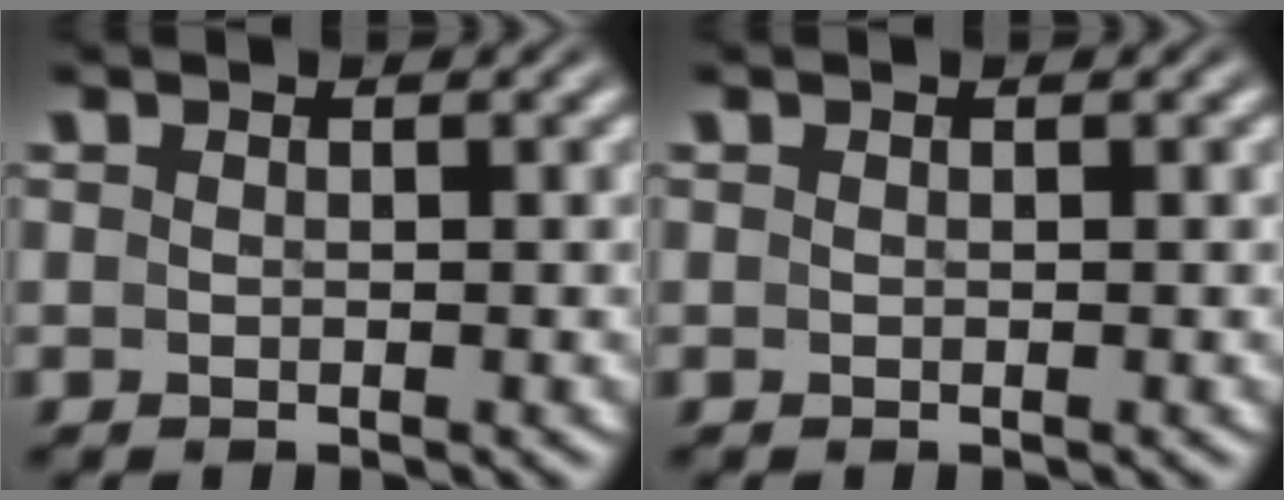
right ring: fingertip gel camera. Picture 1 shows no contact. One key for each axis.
{"total": 0.0}